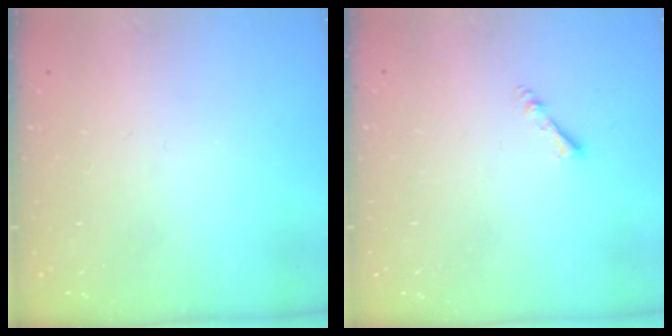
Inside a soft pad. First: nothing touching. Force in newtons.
{"total": 2.2, "press": 2.1, "slide": 0.4}